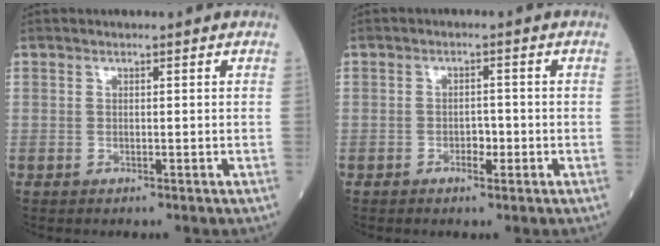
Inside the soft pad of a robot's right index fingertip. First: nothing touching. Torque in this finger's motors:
{"motor_torque": [-0.16, -0.16, -0.05, -0.01]}